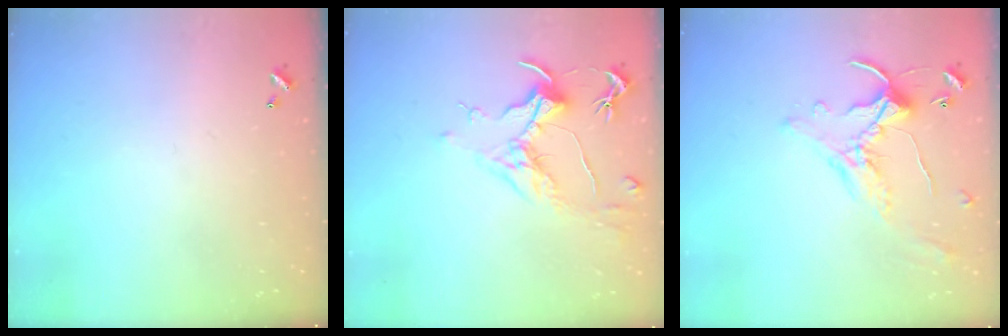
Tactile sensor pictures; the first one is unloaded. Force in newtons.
{"total": 1.8, "press": 1.6, "slide": 0.9}
{"total": 1.6, "press": 1.2, "slide": 1.0}